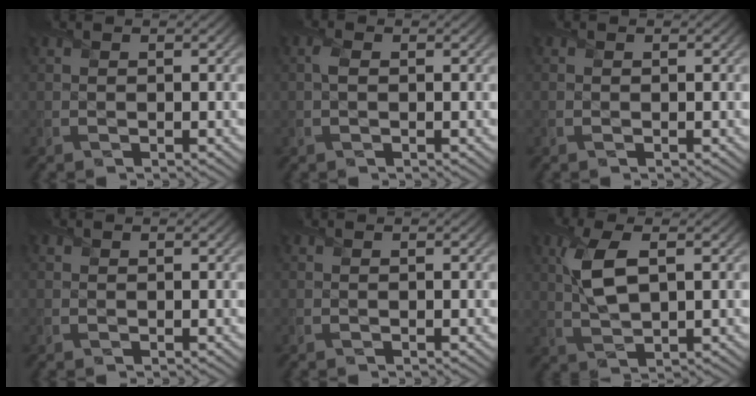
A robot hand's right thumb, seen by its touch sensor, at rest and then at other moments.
{"total": 1.2, "force": [0.1, 0.7, 1.0], "torque": [-0.027, 0.003, -0.002]}
{"total": 0.0}
{"total": 0.5, "force": [0.3, 0.4, 0.0], "torque": [0.001, -0.003, 0.005]}
{"total": 0.0}
{"total": 5.9, "force": [1.6, 2.4, 5.1], "torque": [-0.126, 0.005, 0.034]}